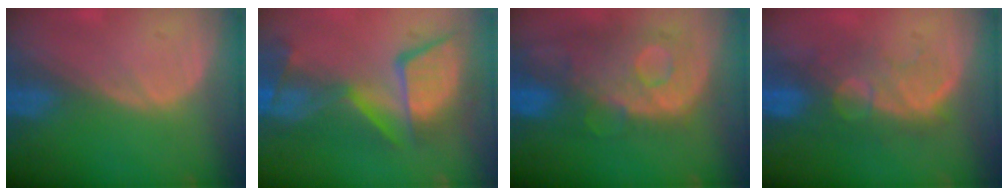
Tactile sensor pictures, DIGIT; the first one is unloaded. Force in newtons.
{"total": 12.5, "press": 11.3, "slide": 5.3}
{"total": 11.2, "press": 9.7, "slide": 5.5}
{"total": 9.2, "press": 8.3, "slide": 4.0}